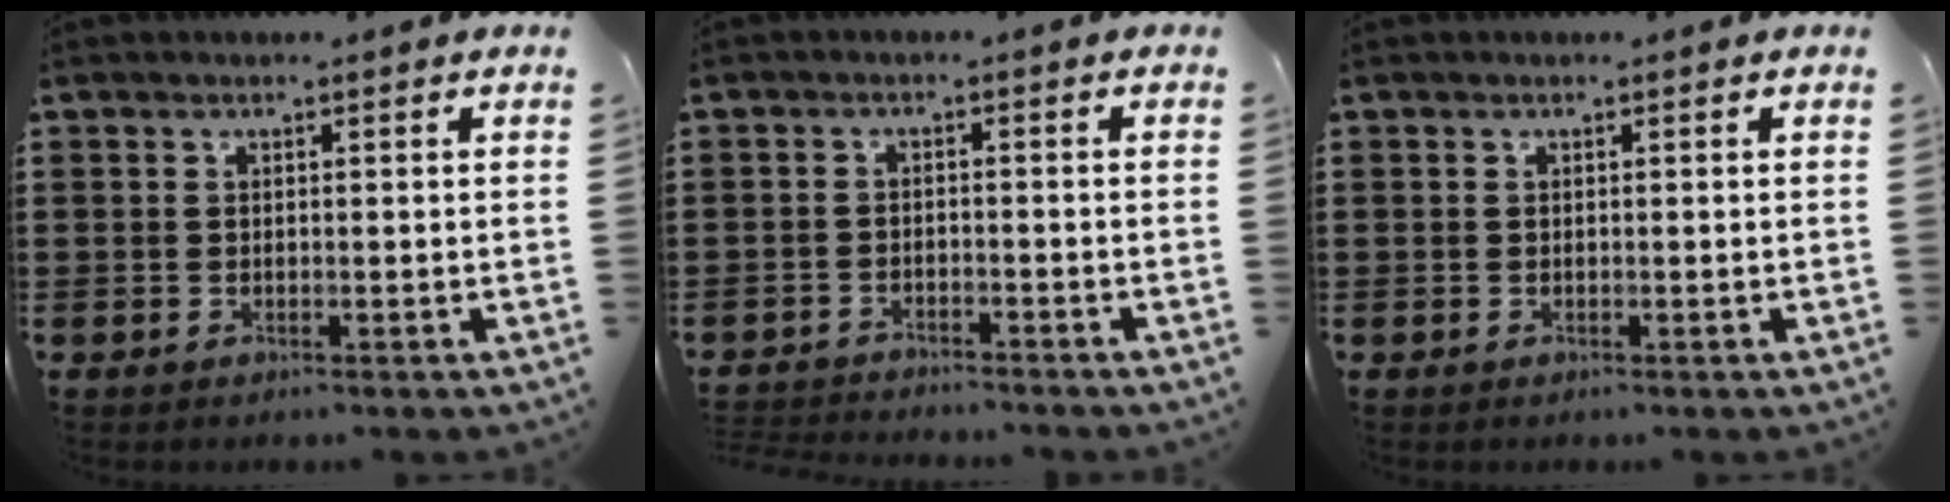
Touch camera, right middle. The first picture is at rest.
{"total": 2.5, "force": [-2.5, 0.2, -0.2], "torque": [-0.004, -0.001, -0.055]}
{"total": 0.0}